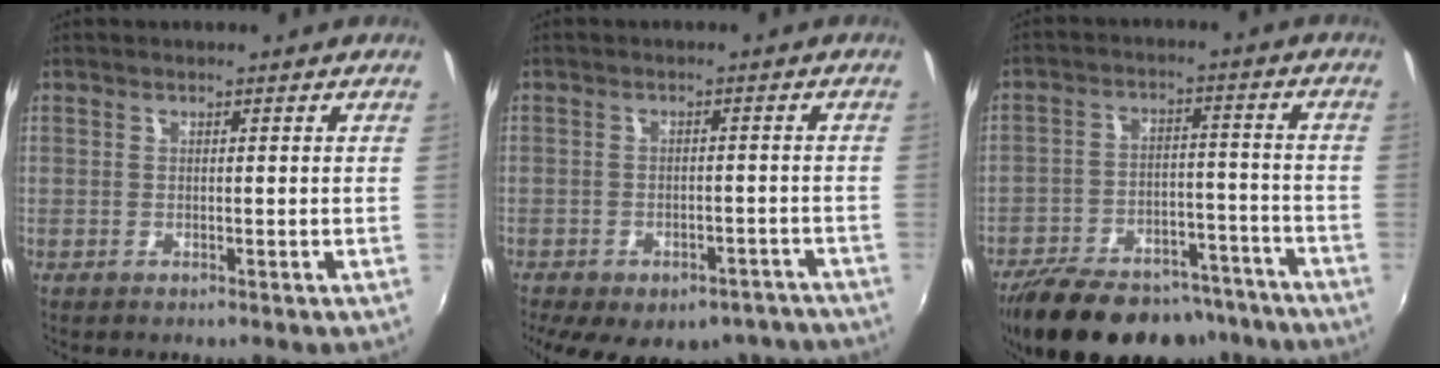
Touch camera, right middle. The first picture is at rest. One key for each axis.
{"total": 17.8, "fx": -13.6, "fy": 8.5, "fz": 7.8, "tx": -0.155, "ty": -0.014, "tz": -0.153}
{"total": 23.6, "fx": -19.0, "fy": 9.5, "fz": 10.2, "tx": -0.204, "ty": 0.005, "tz": -0.262}